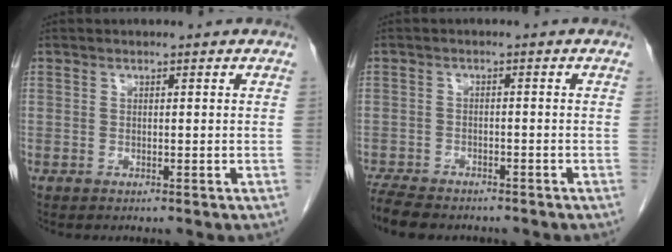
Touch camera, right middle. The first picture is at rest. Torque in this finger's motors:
{"motor_torque": [0.92, -0.79, 0.17, 0.06]}